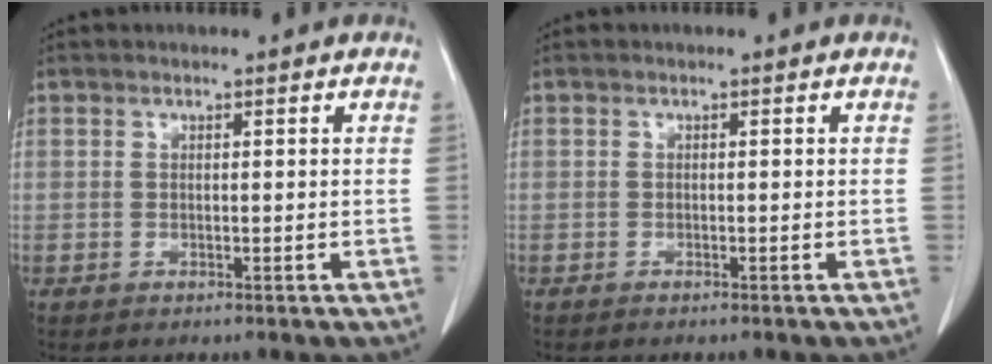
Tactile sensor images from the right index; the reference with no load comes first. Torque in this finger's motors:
{"motor_torque": [-0.06, 0.01, 0.03, 0.01]}